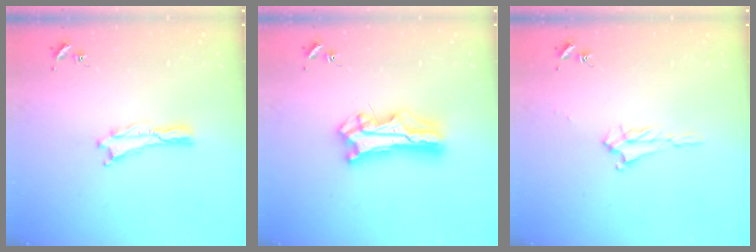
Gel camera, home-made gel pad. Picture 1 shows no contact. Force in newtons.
{"total": 9.2, "press": 9.2, "slide": 1.0}
{"total": 2.4, "press": 2.4, "slide": 0.4}